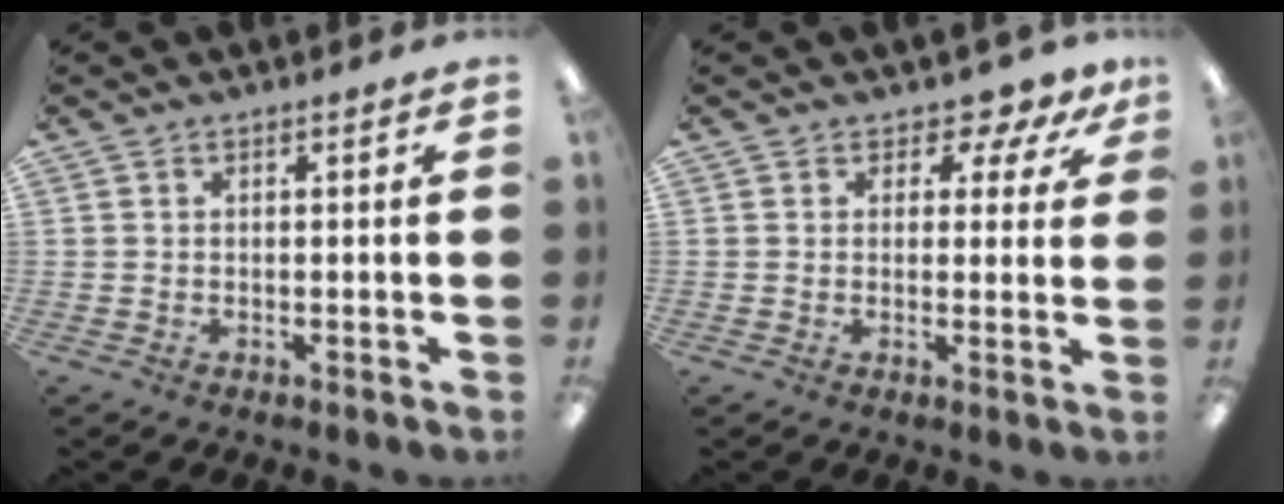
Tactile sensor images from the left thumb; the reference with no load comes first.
{"total": 4.1, "force": [2.7, 2.7, 1.6], "torque": [-0.021, -0.015, 0.044]}